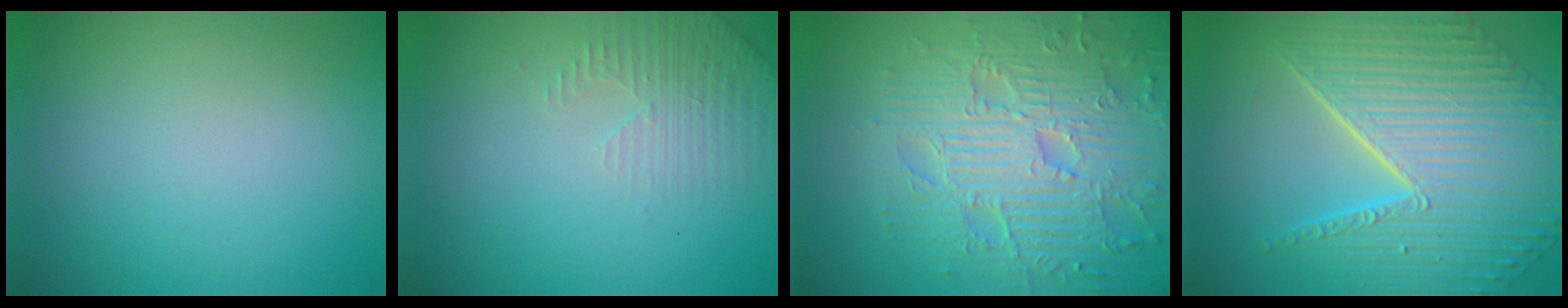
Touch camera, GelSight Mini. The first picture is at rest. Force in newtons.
{"total": 2.3, "press": 2.2, "slide": 0.6}
{"total": 9.4, "press": 6.8, "slide": 6.5}
{"total": 10.9, "press": 7.2, "slide": 8.1}